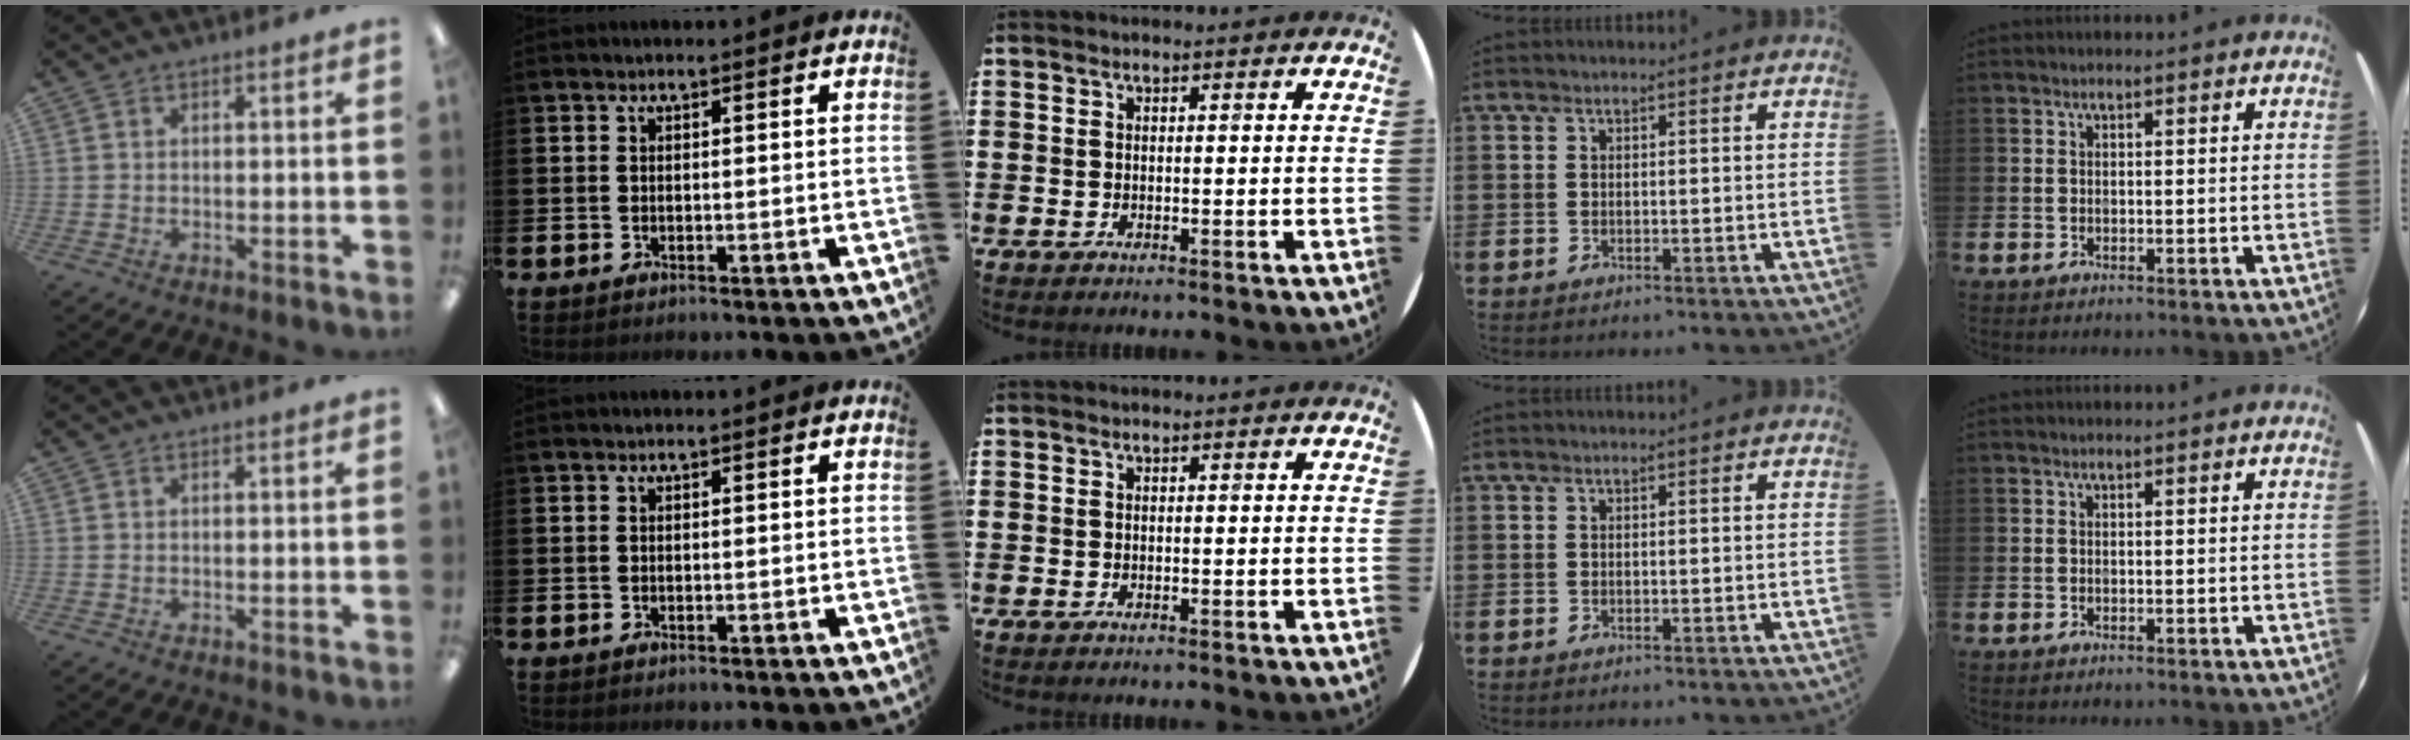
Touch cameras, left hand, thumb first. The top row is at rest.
{}